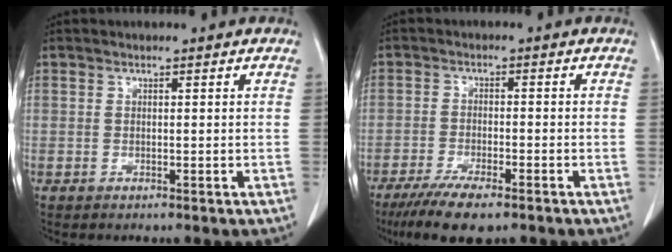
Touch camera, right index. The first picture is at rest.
{"total": 8.8, "force": [-6.4, 1.6, 5.7], "torque": [-0.094, -0.017, -0.102]}